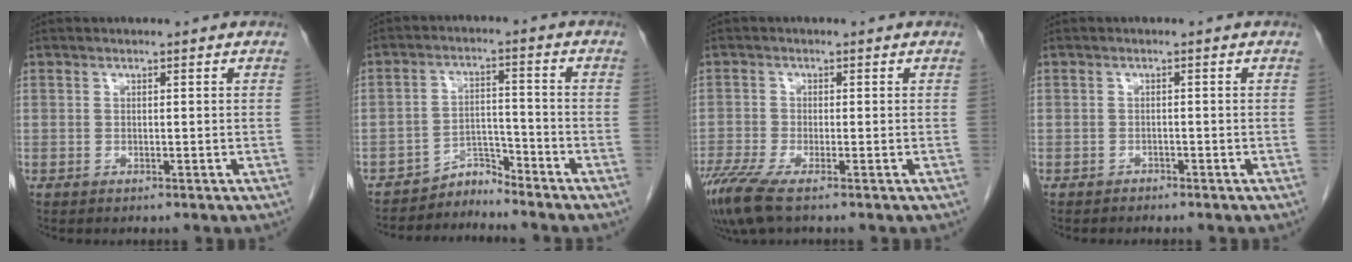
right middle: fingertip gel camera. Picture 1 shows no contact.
{"total": 3.9, "force": [-3.8, 0.2, -0.9], "torque": [0.026, 0.006, -0.063]}
{"total": 5.1, "force": [-3.6, 0.5, 3.6], "torque": [-0.079, -0.017, -0.072]}
{"total": 0.9, "force": [-0.8, 0.3, 0.0], "torque": [-0.005, 0.001, -0.017]}